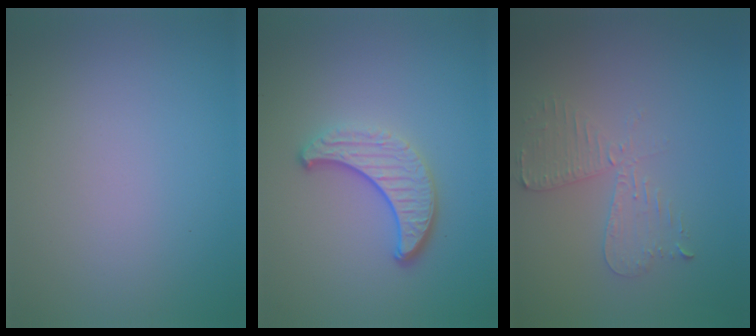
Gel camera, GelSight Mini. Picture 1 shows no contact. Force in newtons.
{"total": 3.8, "press": 2.9, "slide": 2.4}
{"total": 2.6, "press": 2.5, "slide": 0.5}